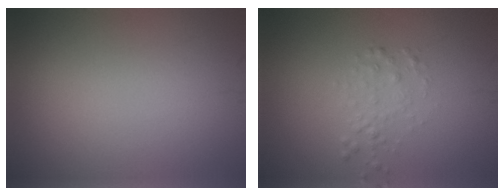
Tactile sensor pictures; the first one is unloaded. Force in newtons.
{"total": 1.4, "press": 1.4, "slide": 0.1}